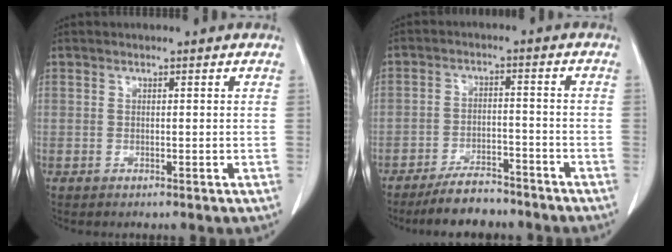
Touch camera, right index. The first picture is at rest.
{"total": 7.2, "force": [-6.3, 2.3, 2.4], "torque": [-0.040, -0.006, -0.106]}